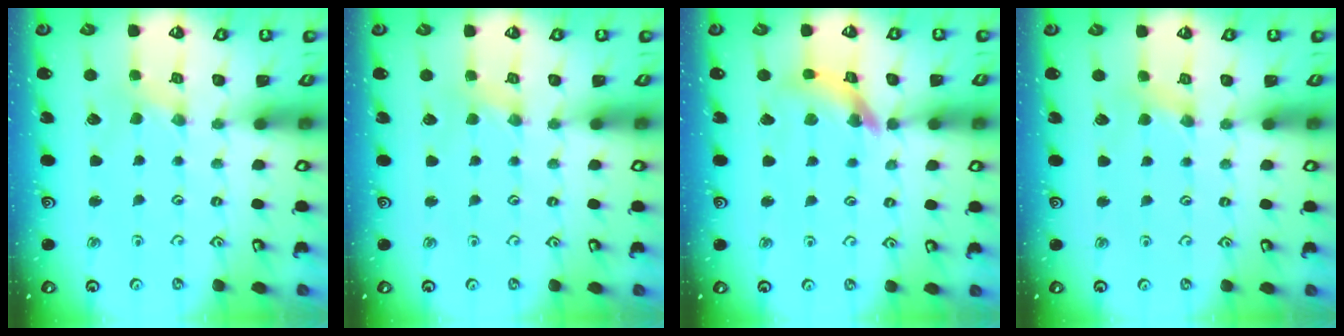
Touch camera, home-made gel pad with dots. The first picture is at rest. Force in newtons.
{"total": 2.4, "press": 2.4, "slide": 0.4}
{"total": 11.3, "press": 11.3, "slide": 1.4}
{"total": 2.4, "press": 2.4, "slide": 0.5}